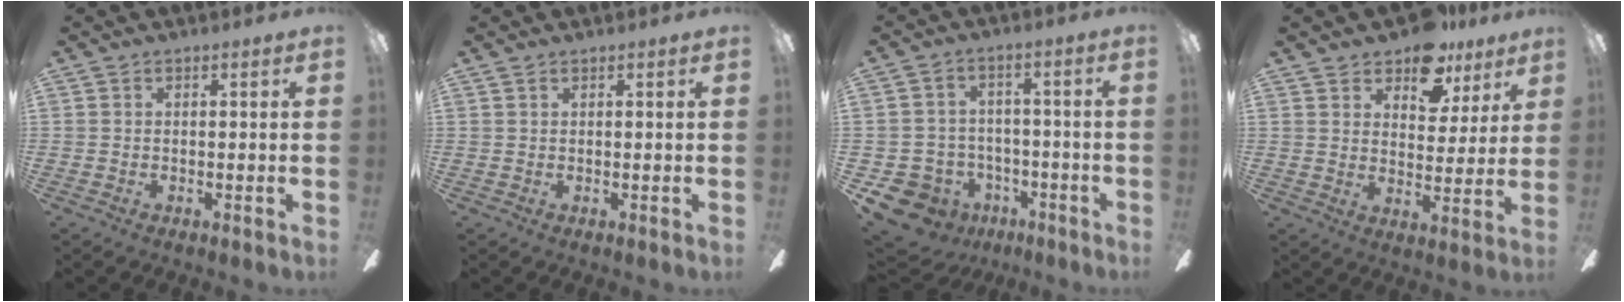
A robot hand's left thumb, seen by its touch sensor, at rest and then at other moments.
{"total": 0.5, "force": [0.5, 0.2, 0.2], "torque": [-0.004, 0.003, 0.008]}
{"total": 8.9, "force": [-5.7, 6.5, 2.3], "torque": [-0.072, 0.038, -0.100]}
{"total": 11.1, "force": [8.6, 6.0, 3.7], "torque": [-0.052, -0.052, 0.157]}